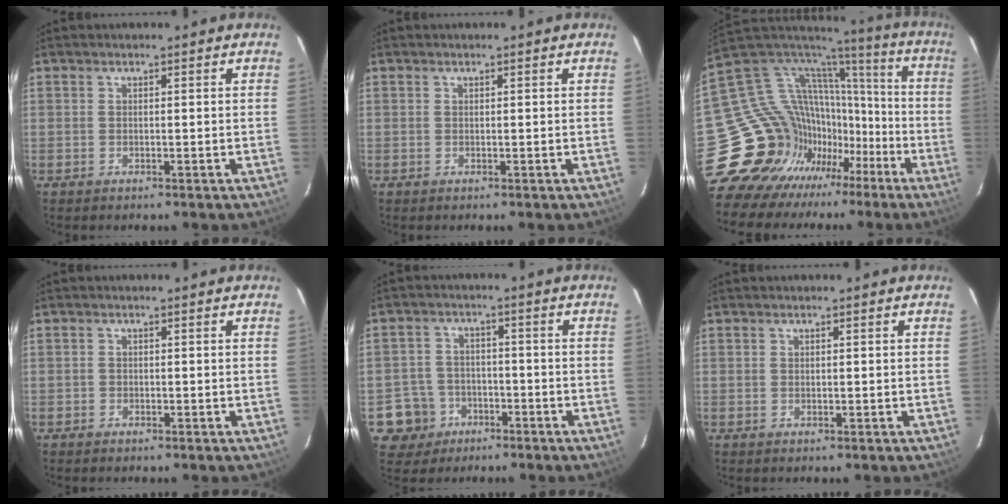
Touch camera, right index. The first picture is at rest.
{"total": 0.0}
{"total": 20.2, "force": [-10.1, 16.3, 6.1], "torque": [-0.129, 0.056, -0.157]}
{"total": 0.6, "force": [-0.4, 0.4, 0.0], "torque": [0.001, 0.003, -0.008]}
{"total": 7.1, "force": [-3.2, 6.3, 0.6], "torque": [-0.031, 0.025, -0.046]}
{"total": 0.0}